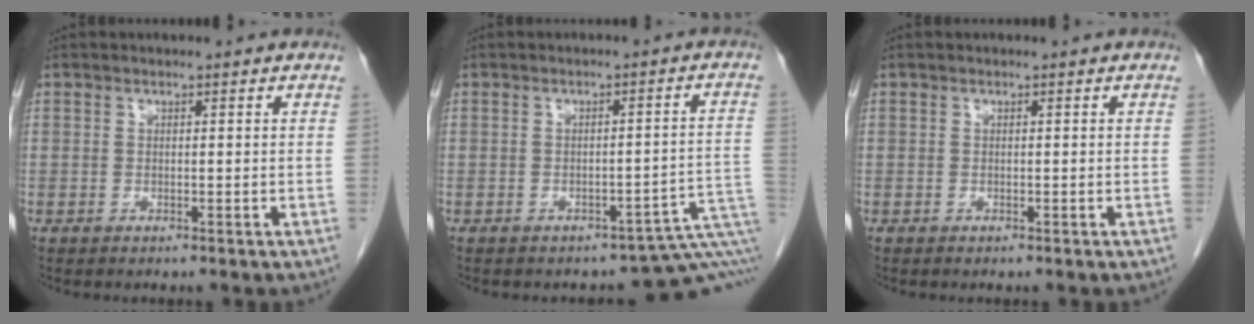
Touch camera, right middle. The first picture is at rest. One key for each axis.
{"total": 6.8, "fx": -3.3, "fy": 2.3, "fz": 5.5, "tx": -0.057, "ty": 0.018, "tz": -0.033}
{"total": 0.0}